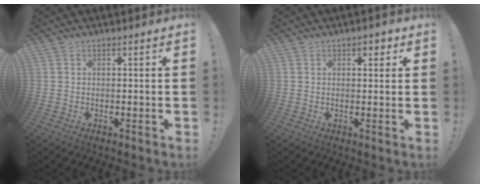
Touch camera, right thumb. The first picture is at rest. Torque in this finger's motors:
{"motor_torque": [-0.15, 0.16, -0.09, 0.10, -0.02]}